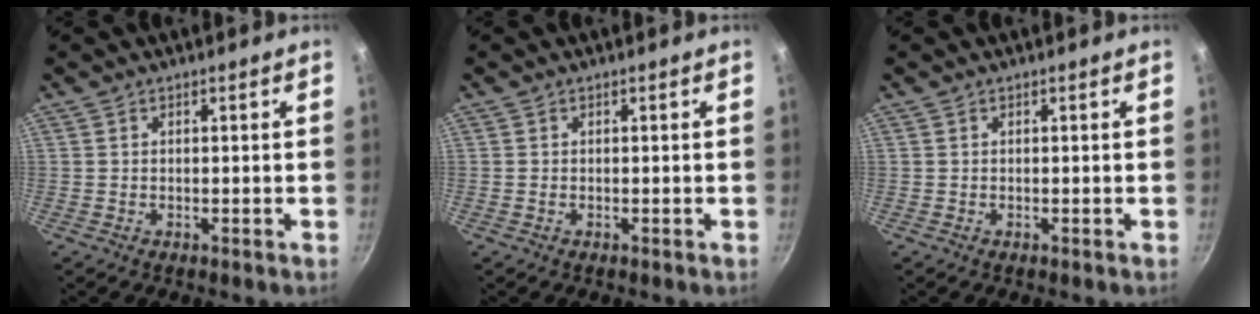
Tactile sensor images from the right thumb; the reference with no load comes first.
{"total": 0.0}
{"total": 0.0}